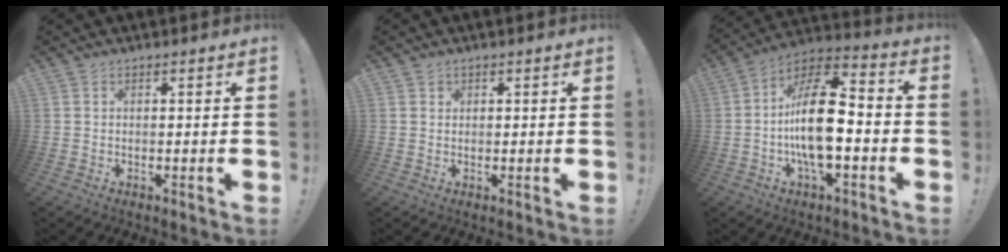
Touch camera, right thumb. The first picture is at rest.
{"total": 0.8, "force": [0.6, 0.5, 0.0], "torque": [0.006, -0.002, 0.010]}
{"total": 19.5, "force": [-3.1, 8.9, 17.0], "torque": [-0.300, 0.020, -0.051]}